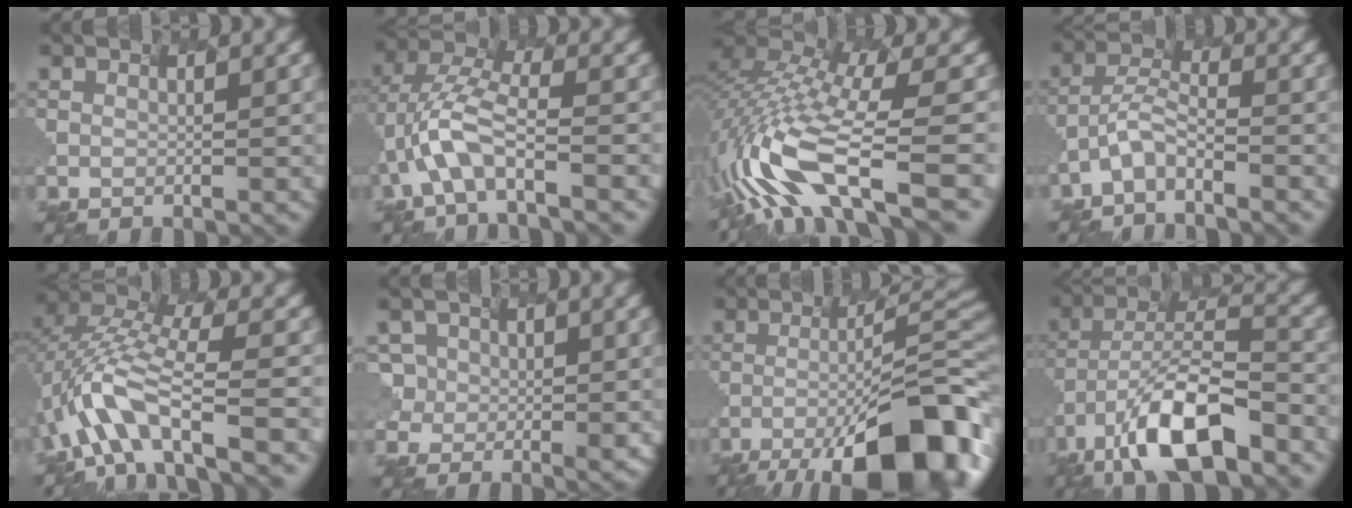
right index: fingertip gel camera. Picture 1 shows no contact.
{"total": 5.1, "force": [-3.8, 0.5, 3.4], "torque": [-0.100, 0.010, -0.046]}
{"total": 11.5, "force": [-5.0, 3.7, 9.8], "torque": [-0.236, 0.003, -0.046]}
{"total": 4.0, "force": [-3.9, -0.3, 0.7], "torque": [-0.040, 0.006, -0.047]}
{"total": 7.9, "force": [-4.9, 1.7, 6.0], "torque": [-0.139, 0.018, -0.065]}
{"total": 1.3, "force": [-0.3, 1.2, 0.2], "torque": [-0.028, -0.014, 0.032]}
{"total": 14.9, "force": [-7.6, 3.9, 12.2], "torque": [-0.161, -0.006, -0.094]}
{"total": 11.9, "force": [-8.9, 2.6, 7.5], "torque": [-0.151, 0.005, -0.125]}